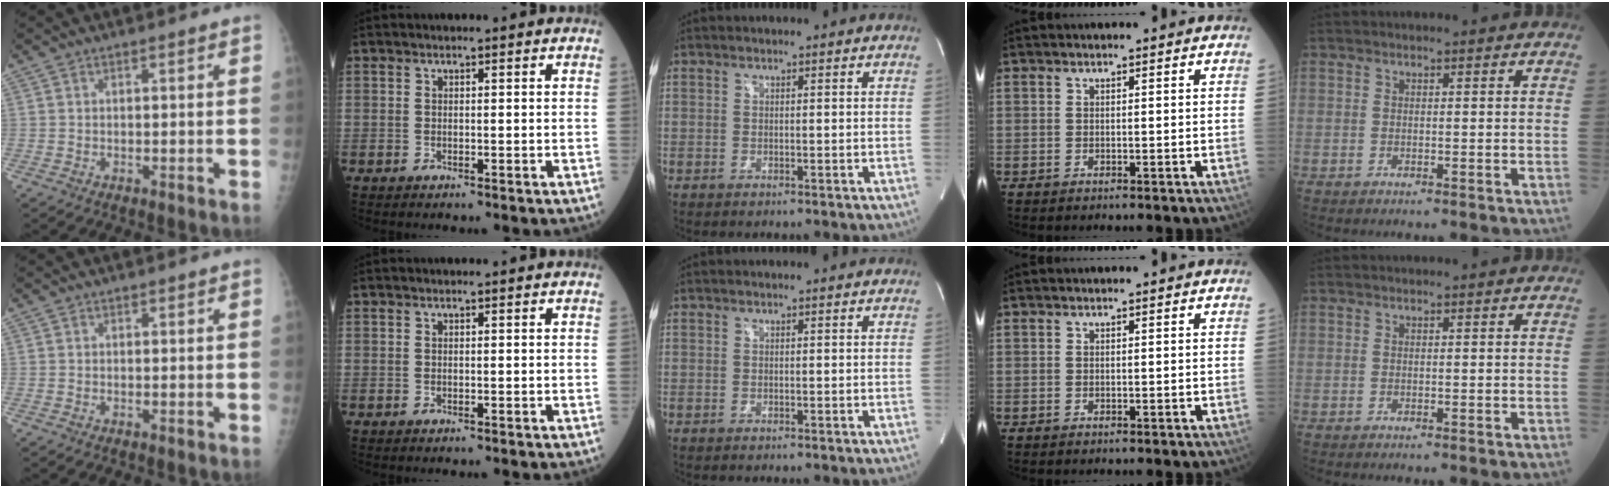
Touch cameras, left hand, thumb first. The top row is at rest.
{}